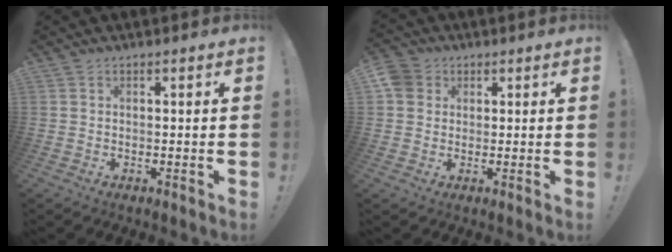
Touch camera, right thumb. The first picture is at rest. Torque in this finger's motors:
{"motor_torque": [0.14, 0.50, 0.21, -0.21, -0.02]}